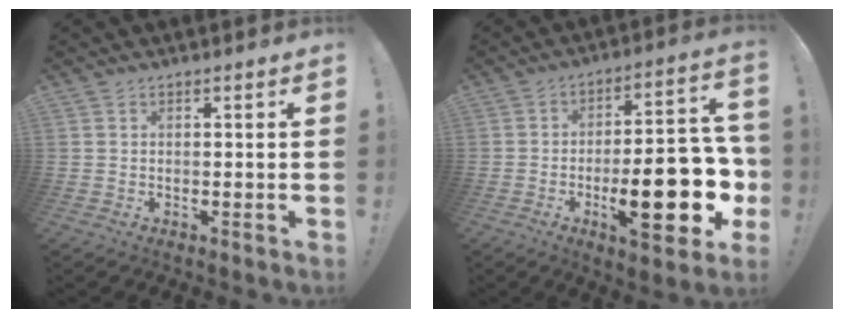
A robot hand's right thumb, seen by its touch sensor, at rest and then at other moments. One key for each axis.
{"total": 22.7, "fx": -6.1, "fy": 7.5, "fz": 20.5, "tx": -0.282, "ty": 0.019, "tz": -0.086}